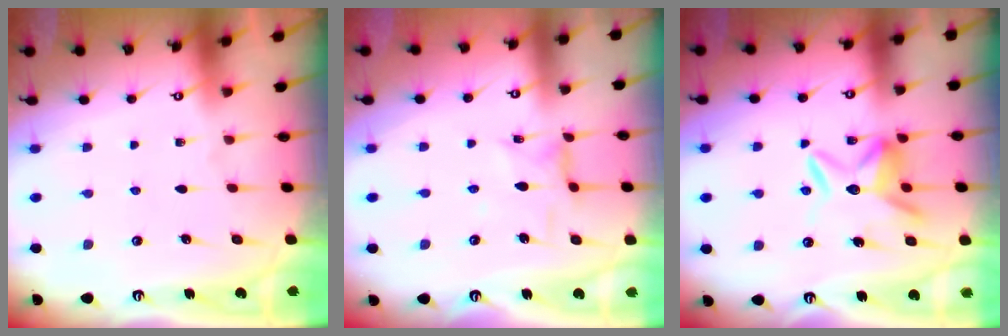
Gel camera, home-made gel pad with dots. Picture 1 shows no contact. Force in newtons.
{"total": 2.5, "press": 2.5, "slide": 0.4}
{"total": 10.8, "press": 10.8, "slide": 0.9}